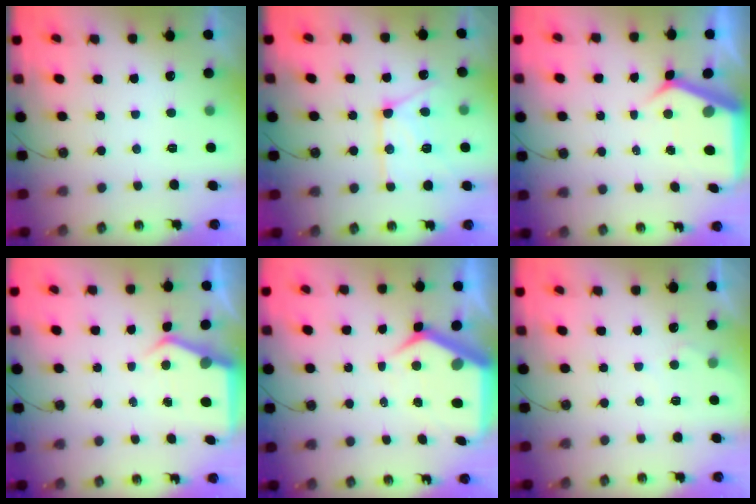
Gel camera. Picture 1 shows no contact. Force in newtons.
{"total": 15.3, "press": 15.2, "slide": 1.7}
{"total": 6.2, "press": 6.1, "slide": 0.8}
{"total": 4.5, "press": 4.5, "slide": 0.7}
{"total": 10.7, "press": 10.6, "slide": 1.4}
{"total": 3.6, "press": 3.6, "slide": 0.5}